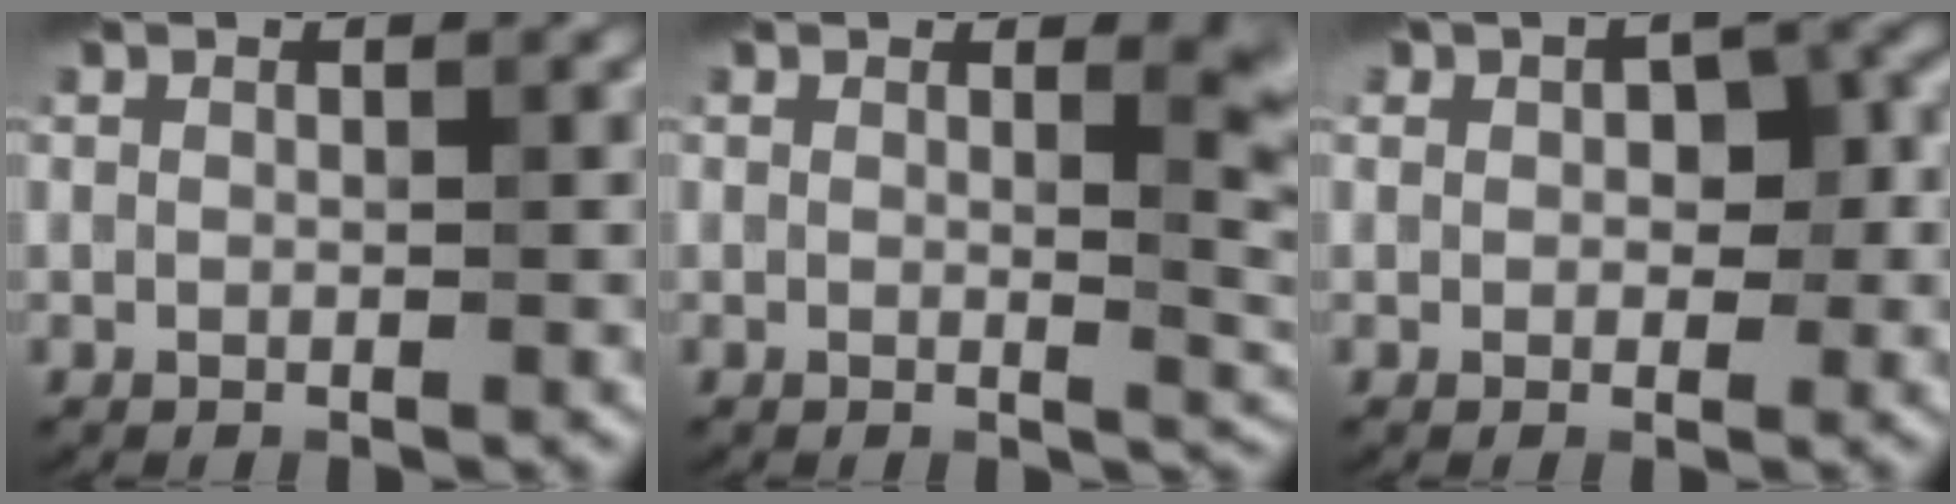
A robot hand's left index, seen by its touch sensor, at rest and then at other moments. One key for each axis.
{"total": 3.5, "fx": 1.2, "fy": 1.1, "fz": 3.1, "tx": -0.031, "ty": -0.002, "tz": 0.017}
{"total": 3.3, "fx": 0.2, "fy": 2.4, "fz": 2.3, "tx": -0.034, "ty": 0.000, "tz": 0.001}